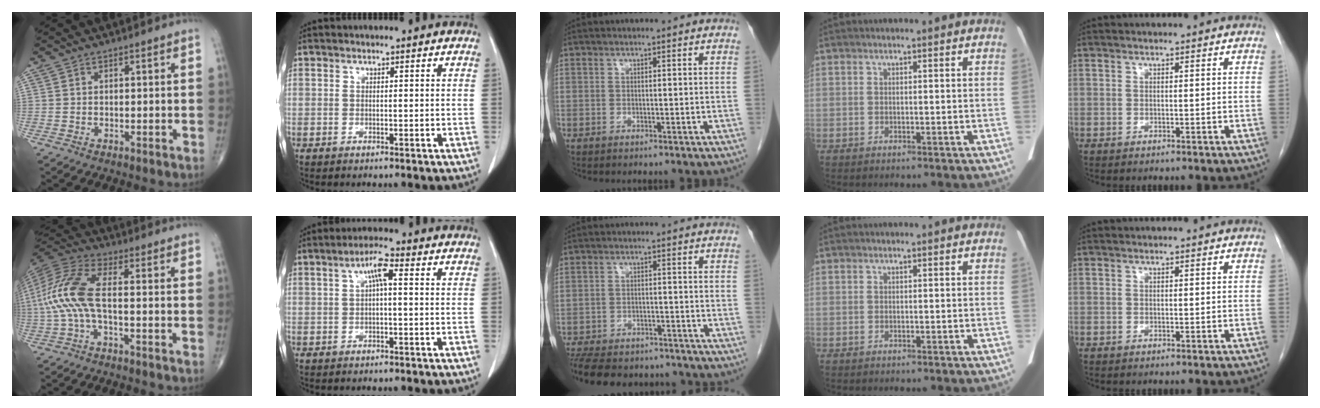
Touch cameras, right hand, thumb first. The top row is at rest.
{"thumb": {"total": 11.7, "force": [-1.2, 4.1, 10.9], "torque": [-0.264, 0.034, -0.030]}, "index": {"total": 3.8, "force": [0.7, 0.6, 3.7], "torque": [-0.066, 0.012, 0.011]}, "middle": {"total": 16.9, "force": [-14.4, 6.3, 6.1], "torque": [-0.162, -0.011, -0.194]}}